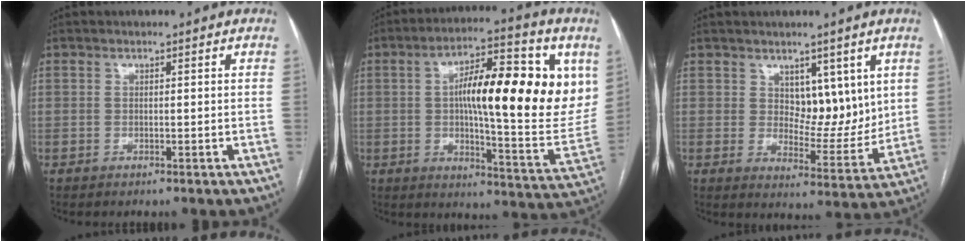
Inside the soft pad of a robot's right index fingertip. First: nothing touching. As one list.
[{"total": 22.5, "force": [5.2, 5.1, 21.3], "torque": [-0.293, 0.021, 0.073]}, {"total": 7.9, "force": [3.3, 4.3, 5.7], "torque": [-0.074, -0.004, 0.062]}]